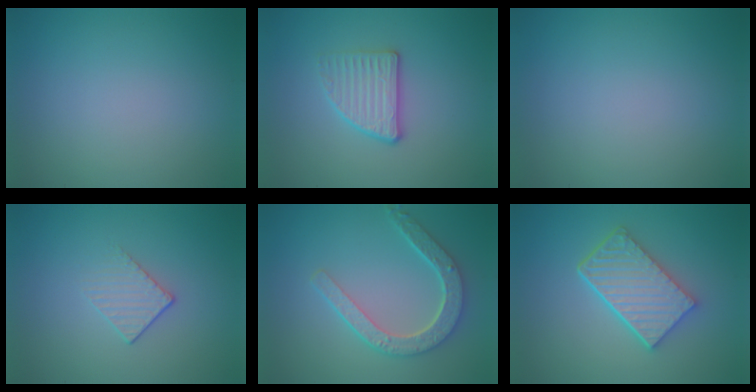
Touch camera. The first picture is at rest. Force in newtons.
{"total": 2.7, "press": 2.4, "slide": 1.1}
{"total": 0.0}
{"total": 1.5, "press": 0.9, "slide": 1.2}
{"total": 4.7, "press": 3.7, "slide": 2.8}
{"total": 5.6, "press": 4.2, "slide": 3.7}